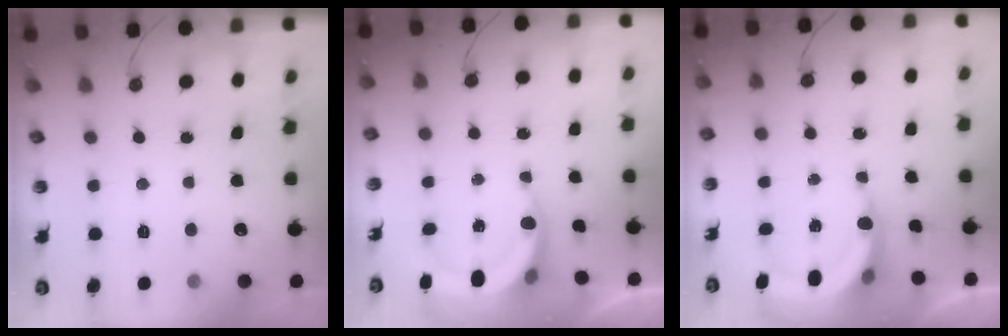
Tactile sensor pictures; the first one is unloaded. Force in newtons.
{"total": 6.4, "press": 6.3, "slide": 1.4}
{"total": 5.9, "press": 5.9, "slide": 0.4}